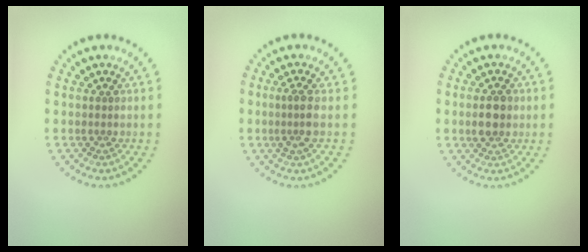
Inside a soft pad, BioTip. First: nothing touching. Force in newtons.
{"total": 2.1, "press": 1.7, "slide": 1.2}
{"total": 2.6, "press": 2.6, "slide": 0.2}